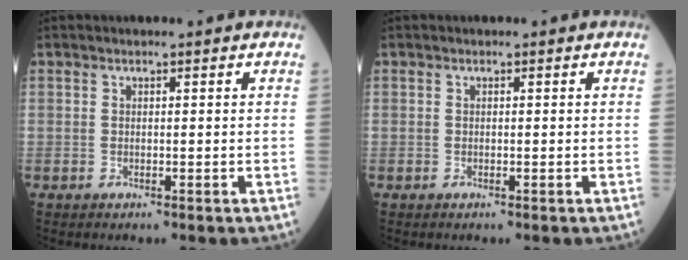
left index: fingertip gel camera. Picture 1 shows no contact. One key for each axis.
{"total": 0.0}